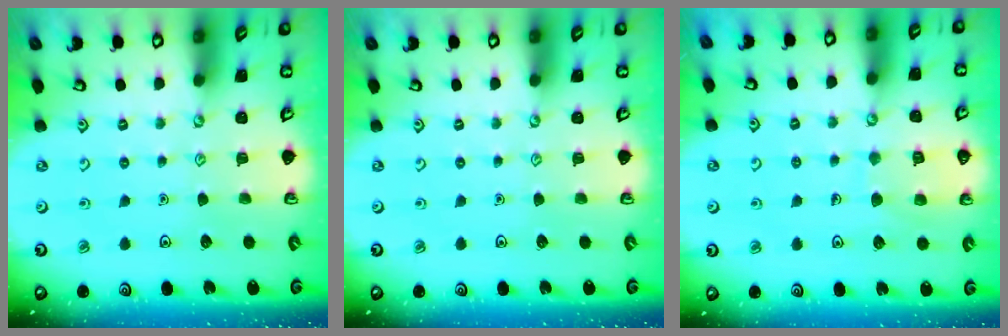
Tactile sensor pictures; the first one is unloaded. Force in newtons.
{"total": 0.0}
{"total": 7.6, "press": 7.5, "slide": 0.7}